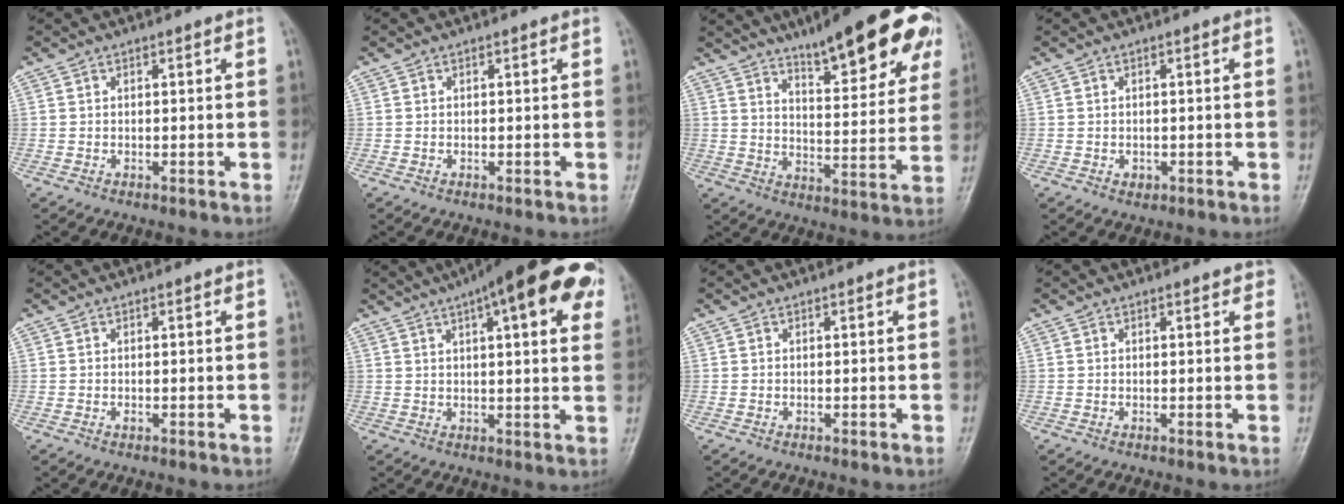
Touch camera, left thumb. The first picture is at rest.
{"total": 0.0}
{"total": 19.6, "force": [12.3, 5.2, 14.4], "torque": [-0.161, -0.048, 0.172]}
{"total": 1.4, "force": [-0.4, 1.1, 0.7], "torque": [-0.004, 0.002, -0.004]}
{"total": 0.6, "force": [0.0, 0.3, 0.5], "torque": [-0.006, 0.000, 0.001]}
{"total": 22.2, "force": [10.6, 6.5, 18.5], "torque": [-0.241, 0.018, 0.135]}
{"total": 0.0}
{"total": 1.6, "force": [1.2, 0.6, 0.8], "torque": [0.001, 0.001, 0.009]}